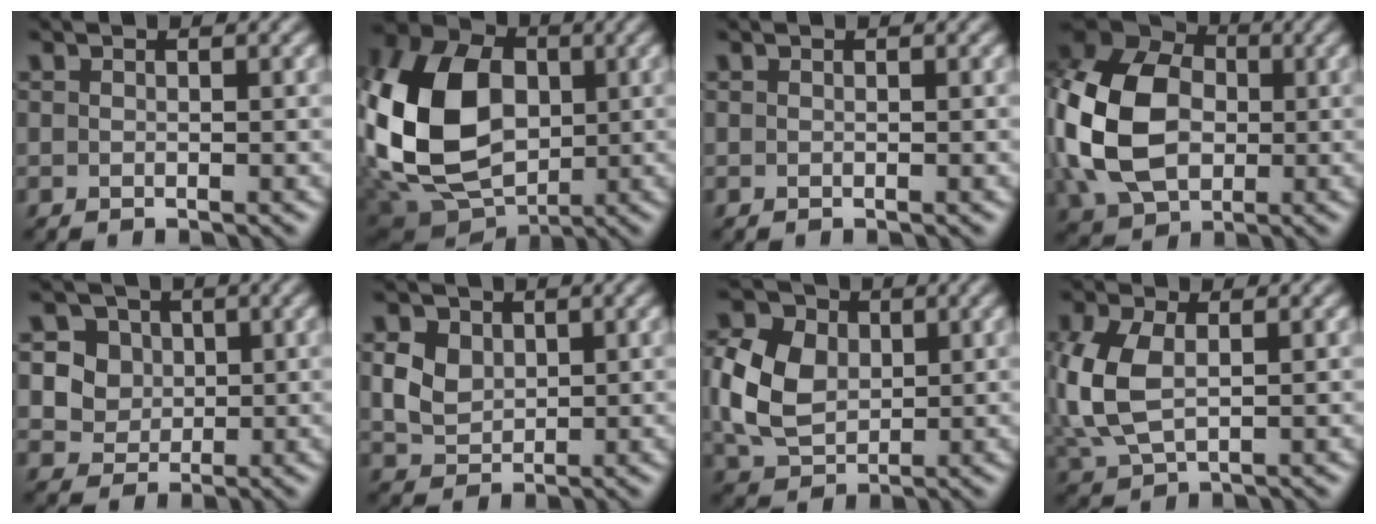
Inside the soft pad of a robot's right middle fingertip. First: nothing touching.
{"total": 14.9, "force": [0.3, 10.8, 10.2], "torque": [-0.233, 0.011, -0.009]}
{"total": 0.0}
{"total": 14.0, "force": [-0.4, 10.2, 9.6], "torque": [-0.234, -0.004, -0.003]}
{"total": 6.5, "force": [2.3, 5.4, 2.8], "torque": [-0.043, 0.015, 0.028]}
{"total": 4.0, "force": [1.3, 3.1, 2.2], "torque": [-0.060, 0.009, 0.025]}
{"total": 7.2, "force": [0.6, 5.5, 4.6], "torque": [-0.111, 0.007, 0.006]}
{"total": 6.7, "force": [0.2, 4.2, 5.3], "torque": [-0.145, -0.001, 0.006]}